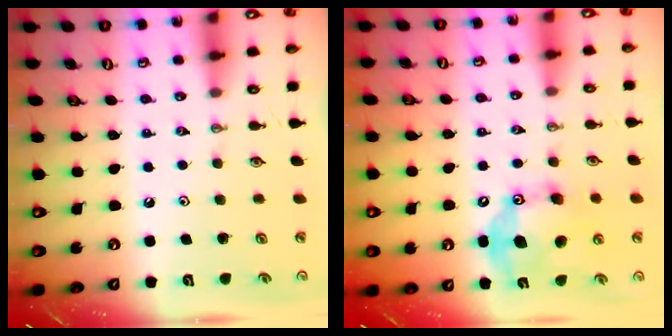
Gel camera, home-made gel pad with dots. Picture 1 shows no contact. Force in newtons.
{"total": 14.6, "press": 14.6, "slide": 0.2}